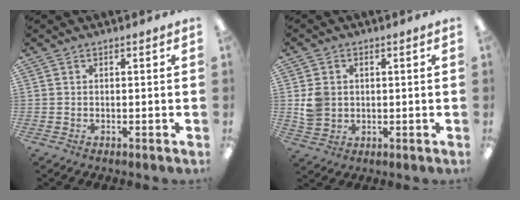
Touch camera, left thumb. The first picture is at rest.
{"total": 5.4, "force": [0.7, 4.8, 2.4], "torque": [-0.034, 0.007, 0.014]}